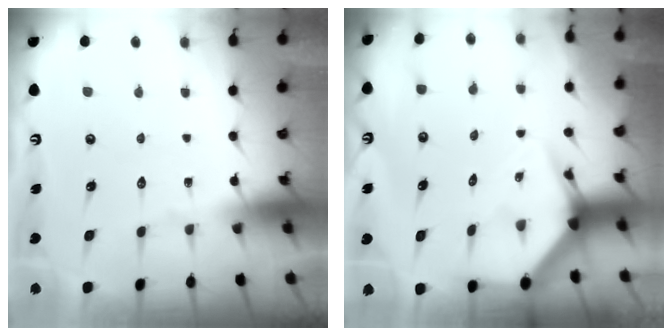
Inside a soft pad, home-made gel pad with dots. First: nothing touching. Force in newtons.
{"total": 4.3, "press": 4.3, "slide": 0.3}